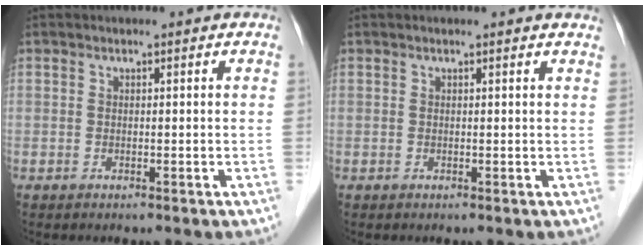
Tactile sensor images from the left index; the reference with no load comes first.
{"total": 4.8, "force": [4.6, 0.3, 1.1], "torque": [-0.009, -0.013, 0.024]}